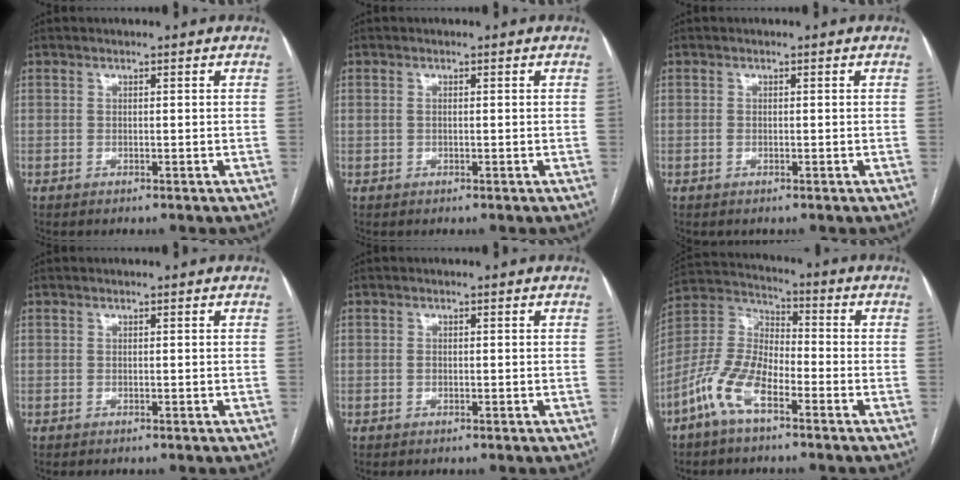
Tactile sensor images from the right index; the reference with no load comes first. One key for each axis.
{"total": 0.9, "fx": 0.0, "fy": 0.6, "fz": 0.7, "tx": -0.021, "ty": 0.011, "tz": 0.003}
{"total": 0.6, "fx": -0.2, "fy": 0.4, "fz": 0.5, "tx": -0.012, "ty": 0.000, "tz": -0.003}
{"total": 0.0}
{"total": 0.9, "fx": -0.2, "fy": 0.6, "fz": 0.6, "tx": -0.012, "ty": 0.002, "tz": -0.003}
{"total": 10.6, "fx": -5.8, "fy": 4.0, "fz": 7.9, "tx": -0.191, "ty": 0.008, "tz": -0.120}